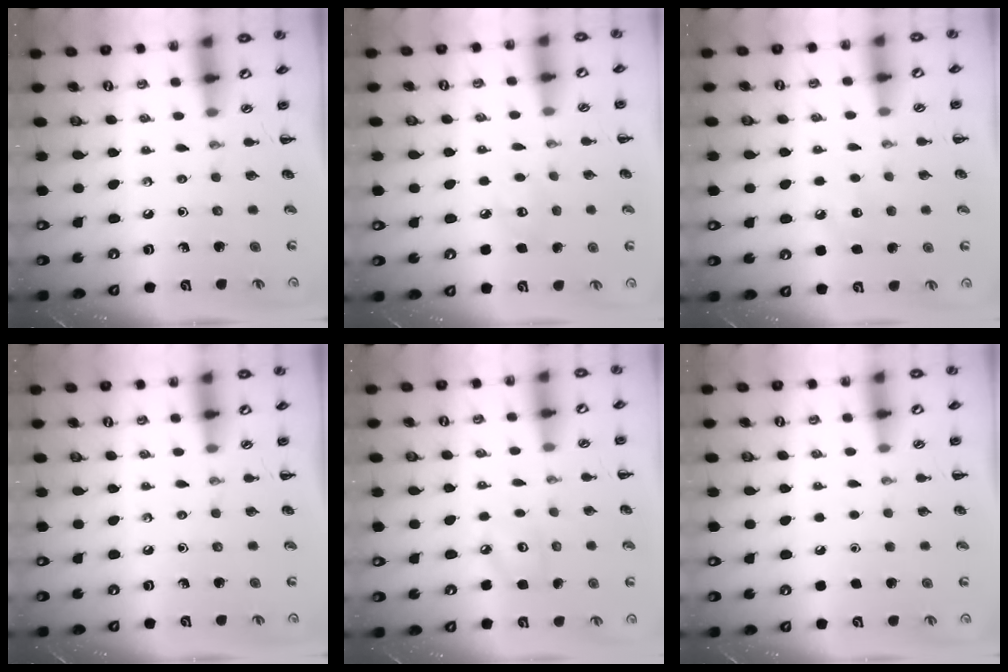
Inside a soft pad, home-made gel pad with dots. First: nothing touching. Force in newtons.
{"total": 6.9, "press": 6.6, "slide": 2.0}
{"total": 6.0, "press": 5.8, "slide": 1.6}
{"total": 0.0}
{"total": 4.4, "press": 4.3, "slide": 1.0}
{"total": 1.8, "press": 1.7, "slide": 0.1}